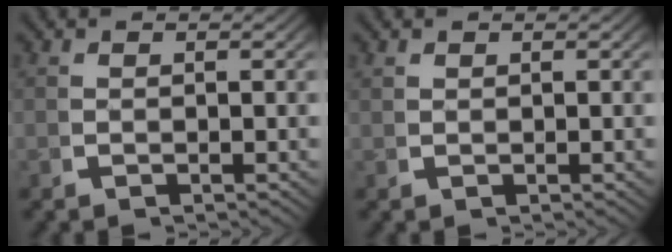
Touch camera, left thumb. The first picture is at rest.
{"total": 0.6, "force": [0.6, 0.0, 0.0], "torque": [-0.002, -0.001, 0.017]}